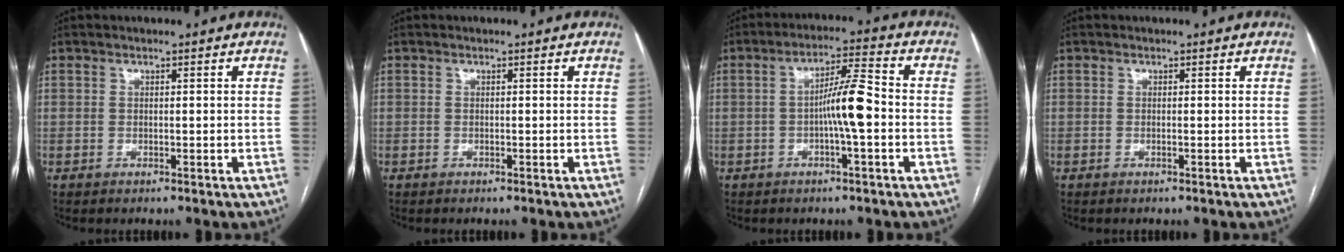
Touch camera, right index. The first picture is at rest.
{"total": 0.0}
{"total": 7.0, "force": [-1.2, 0.3, 6.9], "torque": [-0.122, 0.014, -0.022]}
{"total": 0.0}